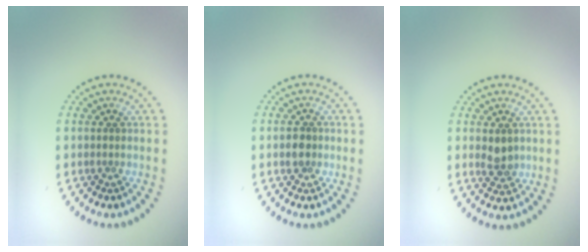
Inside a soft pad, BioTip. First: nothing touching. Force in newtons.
{"total": 1.7, "press": 1.6, "slide": 0.6}
{"total": 2.1, "press": 2.0, "slide": 0.4}